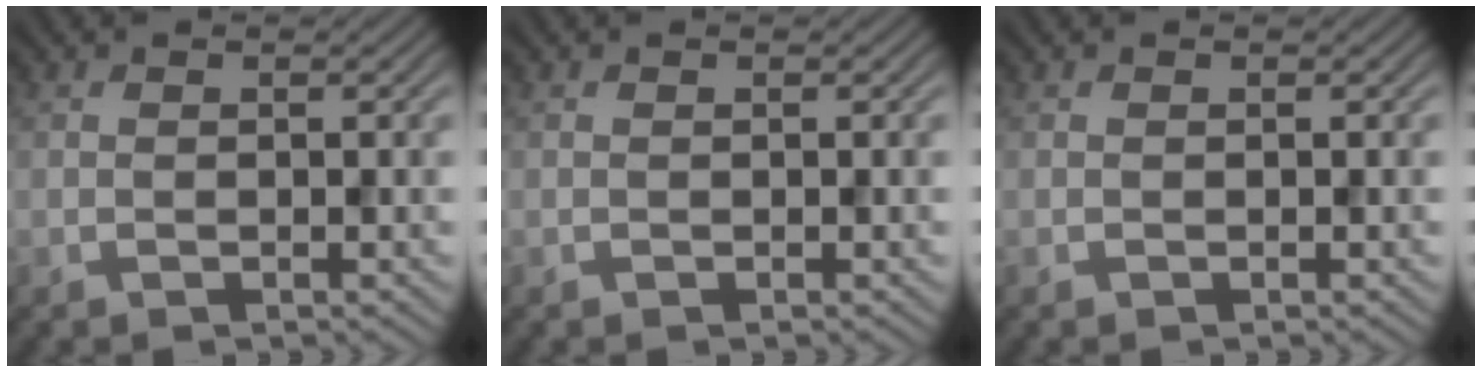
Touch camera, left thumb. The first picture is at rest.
{"total": 0.0}
{"total": 0.0}